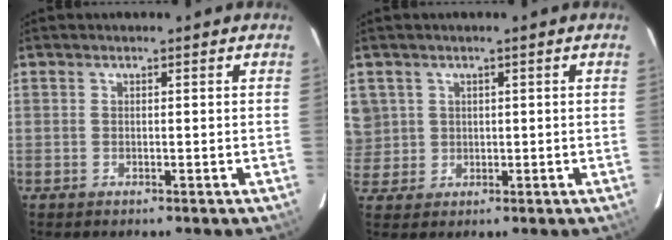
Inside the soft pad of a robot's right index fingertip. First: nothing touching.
{"total": 6.1, "force": [1.6, 5.8, 1.2], "torque": [-0.019, 0.012, 0.039]}